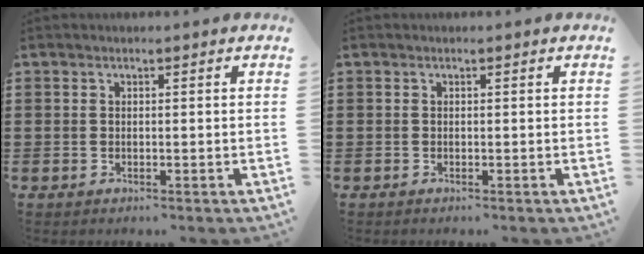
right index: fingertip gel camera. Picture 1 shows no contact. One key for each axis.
{"total": 0.0}